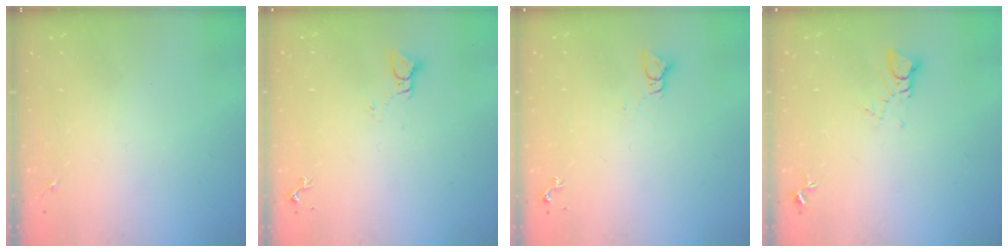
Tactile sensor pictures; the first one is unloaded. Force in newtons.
{"total": 3.0, "press": 3.0, "slide": 0.2}
{"total": 2.2, "press": 2.2, "slide": 0.1}
{"total": 3.8, "press": 3.8, "slide": 0.3}